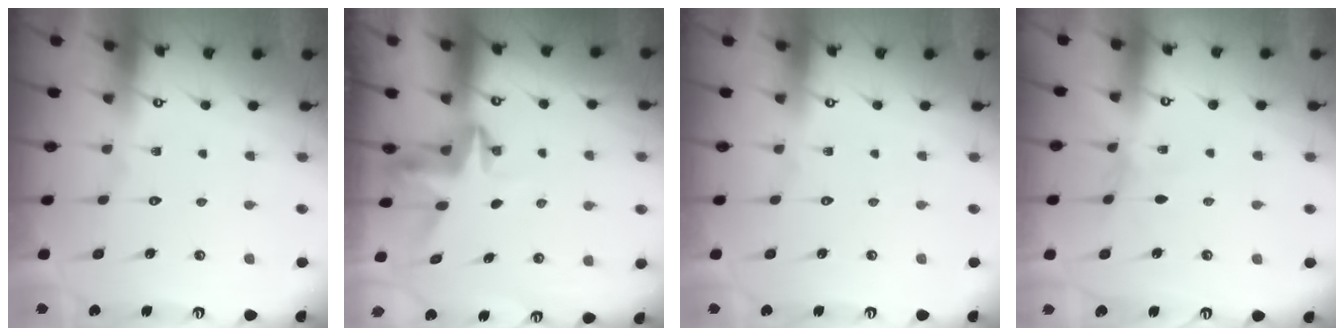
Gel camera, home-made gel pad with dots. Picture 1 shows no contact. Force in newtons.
{"total": 3.8, "press": 3.8, "slide": 0.3}
{"total": 0.0}
{"total": 2.1, "press": 2.1, "slide": 0.3}